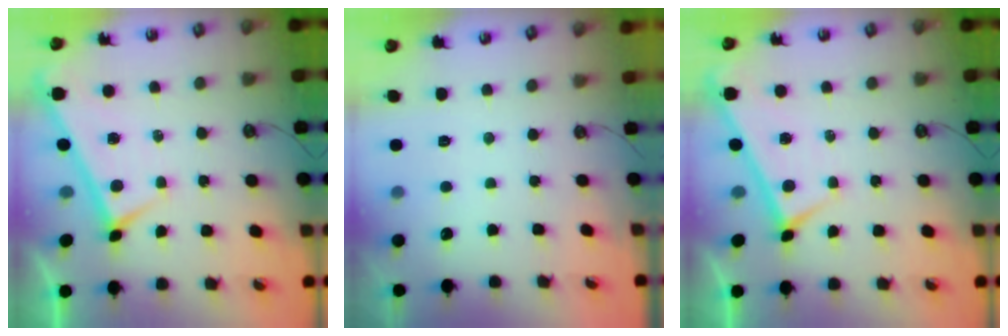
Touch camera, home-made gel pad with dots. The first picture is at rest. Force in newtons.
{"total": 0.0}
{"total": 0.0}